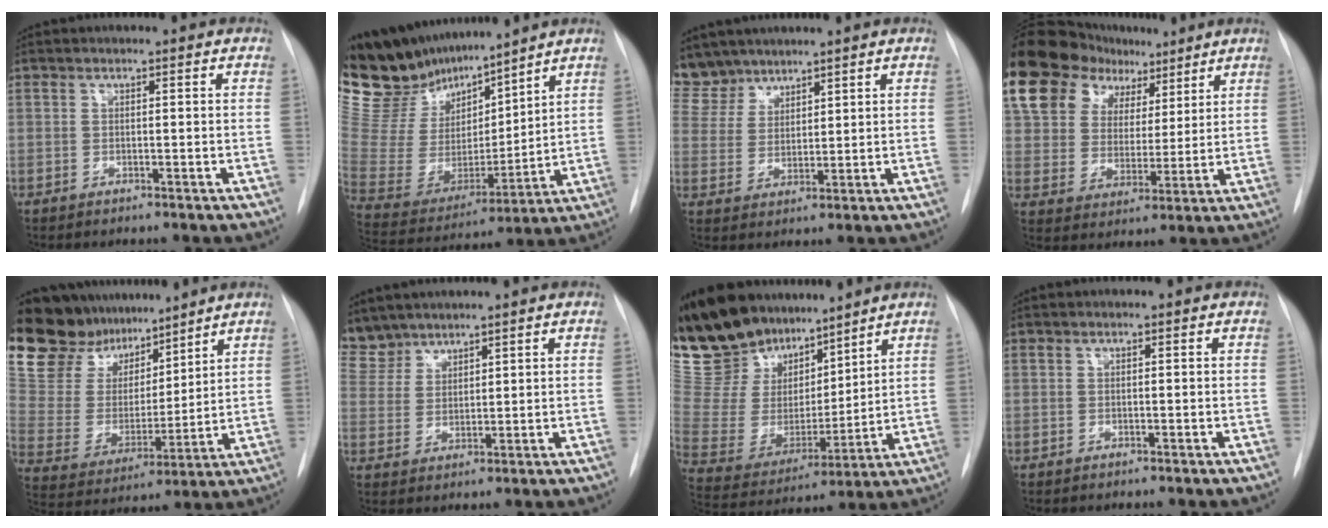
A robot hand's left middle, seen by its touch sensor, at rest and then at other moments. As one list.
[{"total": 21.0, "force": [18.5, 4.9, 8.7], "torque": [-0.164, -0.001, 0.352]}, {"total": 6.9, "force": [6.2, 3.0, 0.0], "torque": [0.003, 0.005, 0.133]}, {"total": 18.4, "force": [12.1, 11.5, 7.7], "torque": [-0.139, 0.060, 0.214]}, {"total": 17.6, "force": [14.8, 8.0, 5.3], "torque": [-0.098, 0.016, 0.279]}, {"total": 5.5, "force": [5.2, 1.8, -0.3], "torque": [0.006, 0.005, 0.114]}, {"total": 21.8, "force": [18.0, 8.8, 8.5], "torque": [-0.166, 0.021, 0.337]}, {"total": 0.0}]